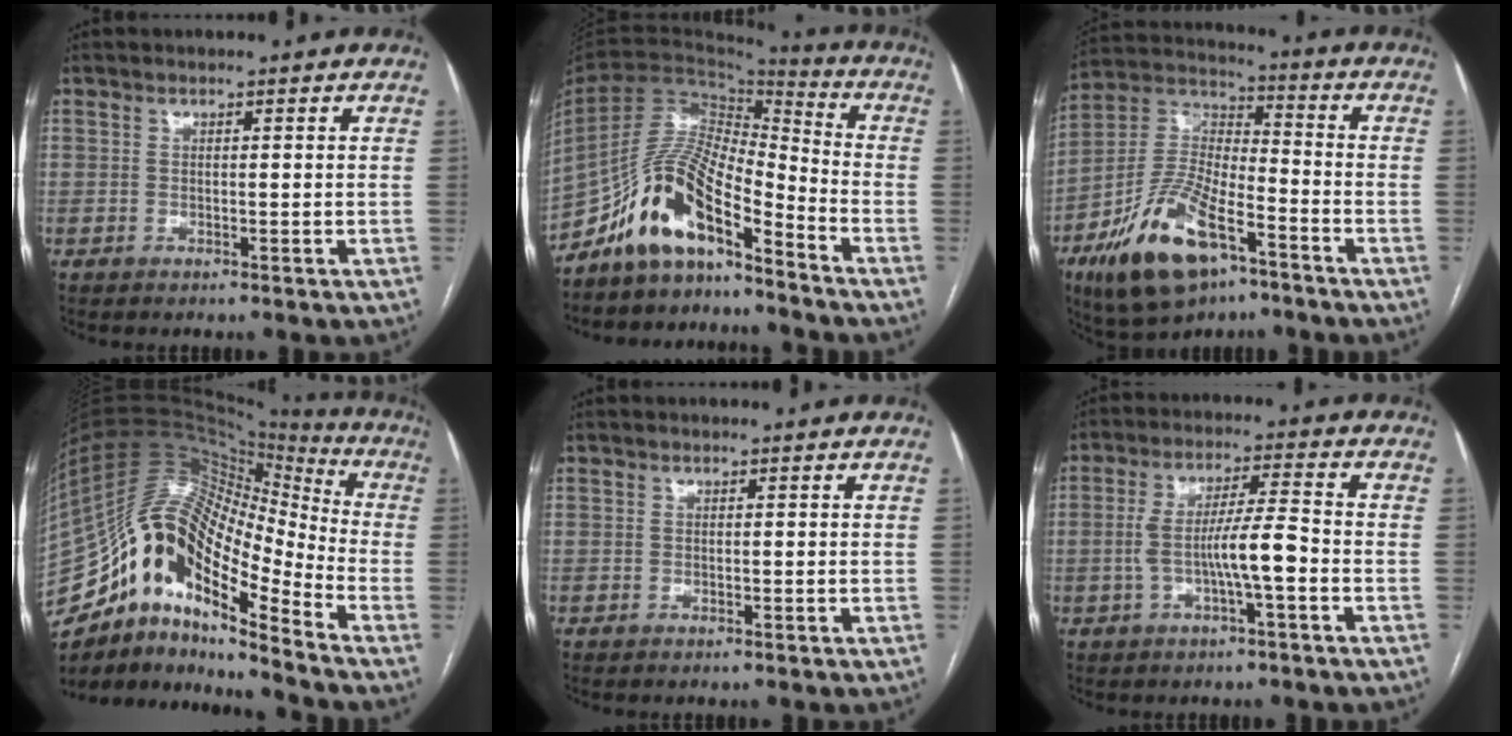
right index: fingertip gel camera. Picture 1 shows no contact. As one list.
[{"total": 14.0, "force": [-10.8, 3.1, 8.4], "torque": [-0.155, 0.035, -0.194]}, {"total": 16.8, "force": [-9.3, 6.2, 12.6], "torque": [-0.259, -0.004, -0.164]}, {"total": 22.3, "force": [-13.4, 7.0, 16.3], "torque": [-0.311, 0.046, -0.231]}, {"total": 0.0}, {"total": 7.6, "force": [-2.1, 0.3, 7.3], "torque": [-0.141, 0.017, -0.036]}]